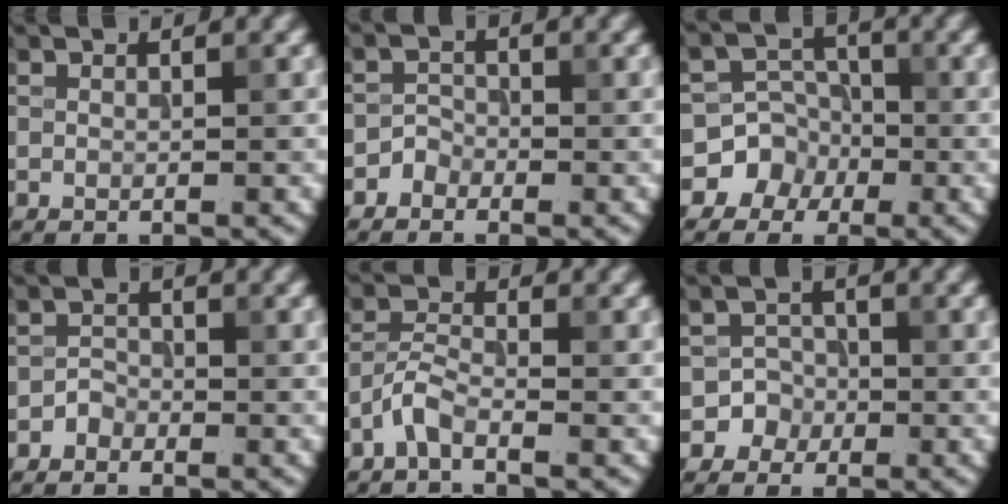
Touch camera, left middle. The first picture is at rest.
{"total": 1.4, "force": [-1.0, 0.9, 0.0], "torque": [0.005, 0.010, -0.020]}
{"total": 4.8, "force": [-2.2, 4.3, 0.2], "torque": [0.034, 0.008, -0.061]}
{"total": 1.2, "force": [-0.9, 0.8, 0.1], "torque": [0.002, 0.007, -0.018]}
{"total": 2.3, "force": [-1.7, 0.6, 1.5], "torque": [-0.034, 0.007, -0.043]}
{"total": 2.9, "force": [-1.3, 2.5, -0.1], "torque": [0.038, 0.009, -0.031]}